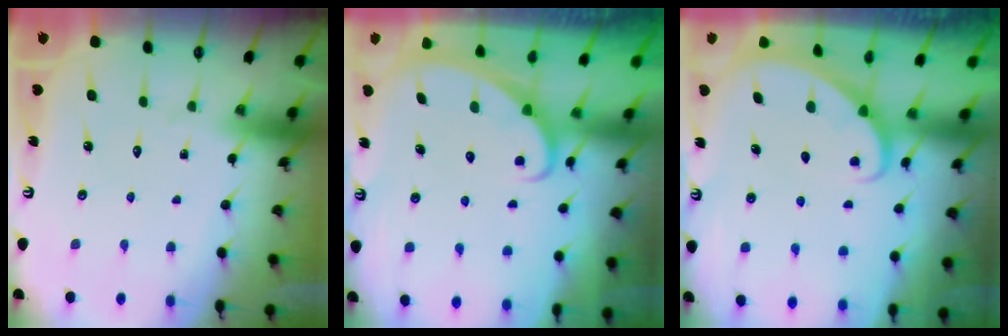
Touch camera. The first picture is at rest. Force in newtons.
{"total": 2.1, "press": 2.1, "slide": 0.2}
{"total": 1.7, "press": 1.7, "slide": 0.0}